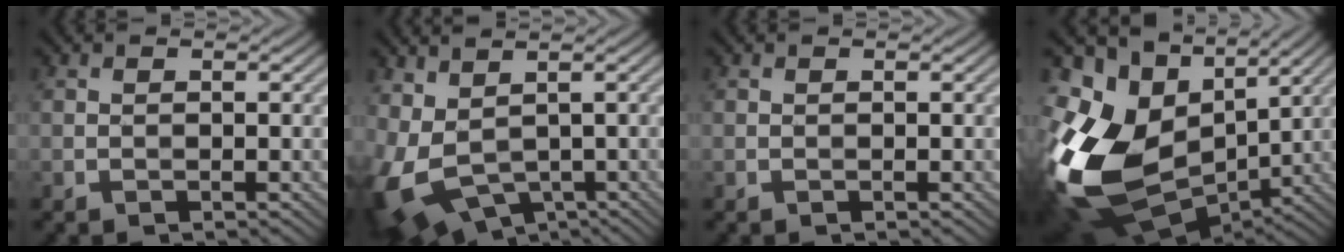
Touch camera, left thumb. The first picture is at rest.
{"total": 10.6, "force": [-0.1, 6.6, 8.3], "torque": [-0.222, -0.045, 0.028]}
{"total": 0.0}
{"total": 18.9, "force": [-0.3, 13.2, 13.5], "torque": [-0.324, -0.030, 0.015]}